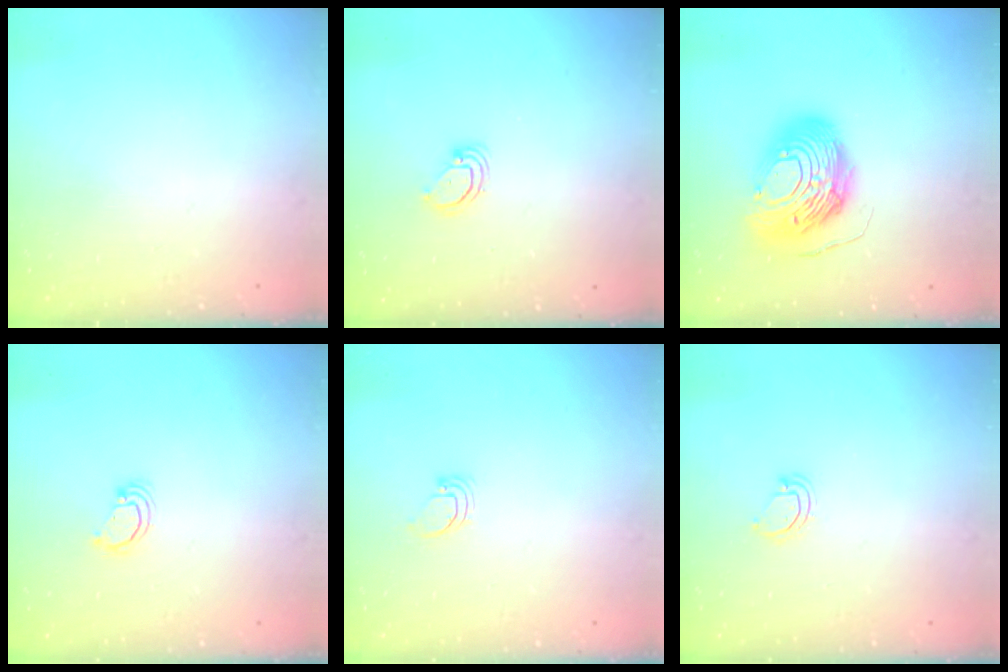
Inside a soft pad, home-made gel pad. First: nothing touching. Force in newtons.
{"total": 3.6, "press": 3.6, "slide": 0.2}
{"total": 16.2, "press": 16.2, "slide": 1.3}
{"total": 2.1, "press": 2.1, "slide": 0.1}
{"total": 0.9, "press": 0.9, "slide": 0.1}
{"total": 3.6, "press": 3.6, "slide": 0.2}